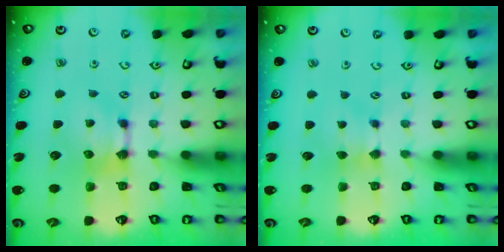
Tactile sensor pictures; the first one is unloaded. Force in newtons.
{"total": 2.0, "press": 1.9, "slide": 0.7}